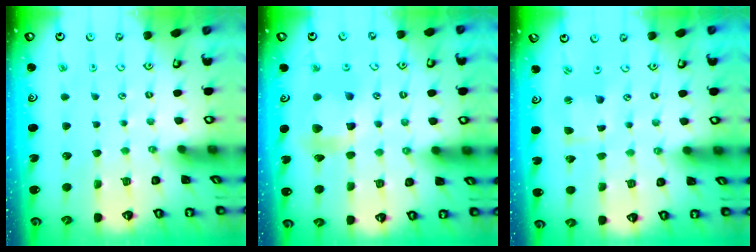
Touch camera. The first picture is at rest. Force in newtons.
{"total": 10.6, "press": 10.5, "slide": 1.2}
{"total": 3.2, "press": 3.2, "slide": 0.4}